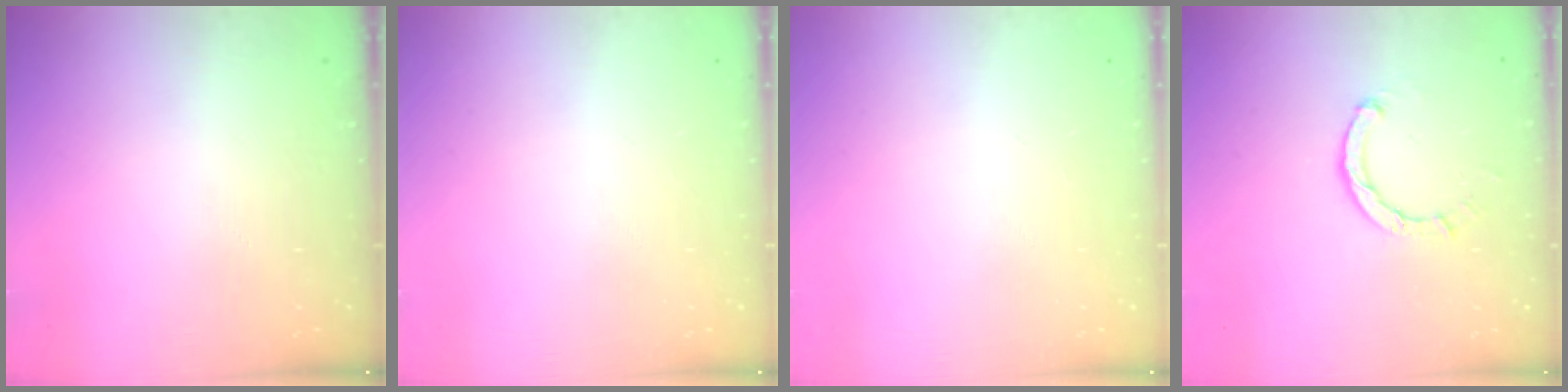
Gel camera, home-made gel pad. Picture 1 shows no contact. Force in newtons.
{"total": 0.0}
{"total": 0.0}
{"total": 2.6, "press": 2.6, "slide": 0.3}